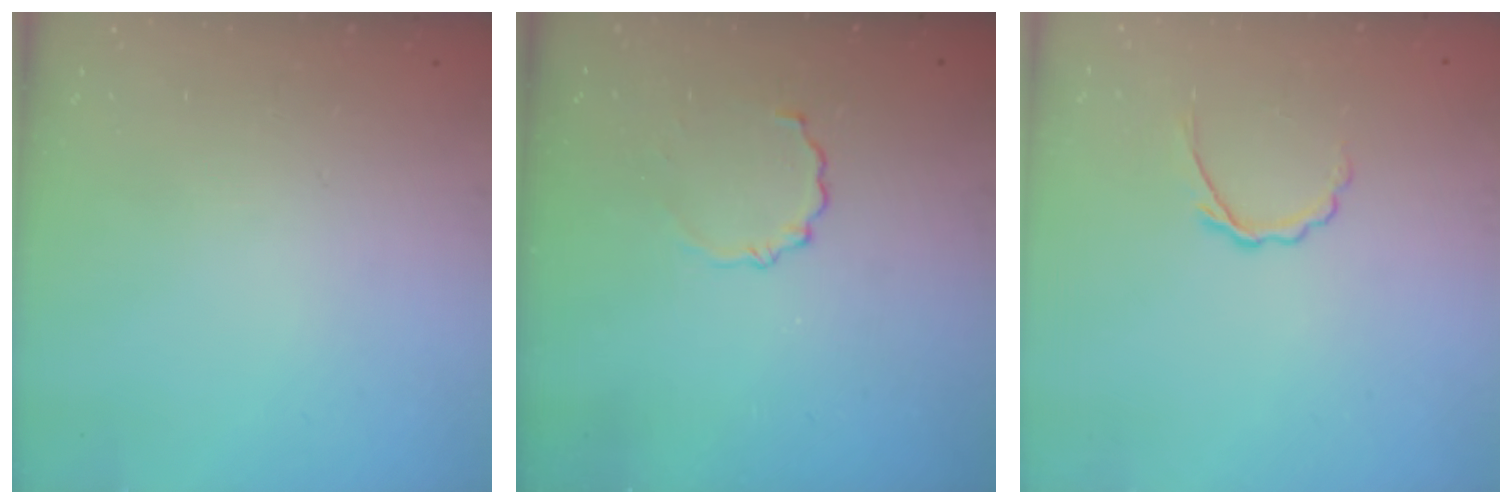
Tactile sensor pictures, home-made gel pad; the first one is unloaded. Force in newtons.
{"total": 3.2, "press": 3.0, "slide": 1.2}
{"total": 3.1, "press": 2.9, "slide": 1.0}